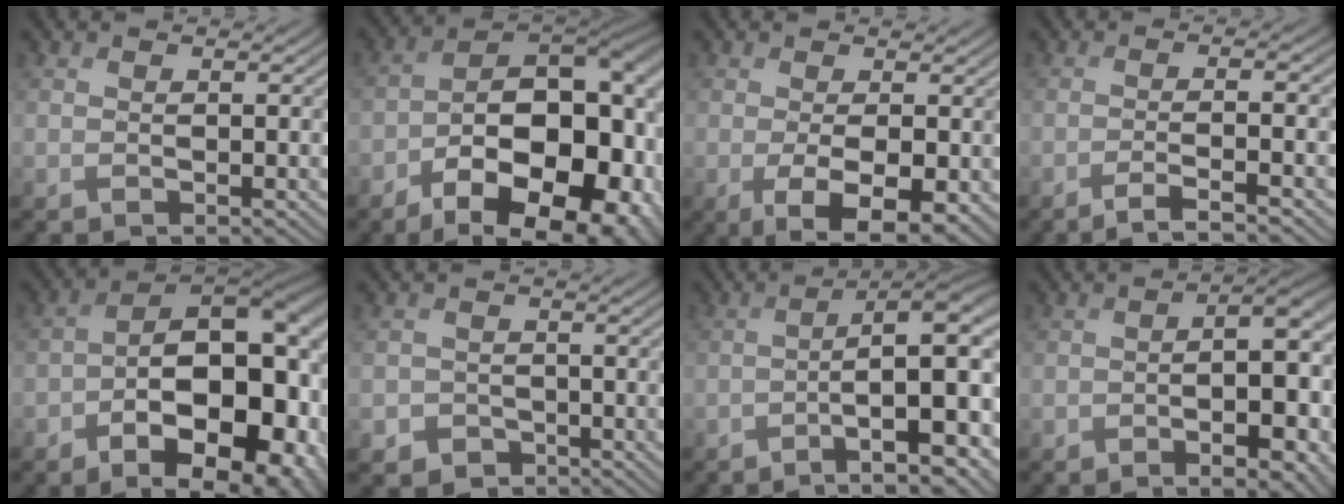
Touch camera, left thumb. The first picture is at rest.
{"total": 20.2, "force": [-7.5, 11.2, 15.0], "torque": [-0.186, -0.019, -0.097]}
{"total": 6.0, "force": [-1.4, 2.5, 5.2], "torque": [-0.097, -0.013, -0.016]}
{"total": 4.5, "force": [-2.3, 0.7, 3.8], "torque": [-0.048, 0.008, -0.057]}
{"total": 19.2, "force": [-5.5, 10.5, 15.0], "torque": [-0.180, -0.019, -0.069]}
{"total": 3.0, "force": [-1.6, 2.5, 0.5], "torque": [-0.010, -0.009, -0.030]}
{"total": 13.2, "force": [-4.0, 3.8, 12.0], "torque": [-0.149, 0.005, -0.057]}
{"total": 9.8, "force": [-3.0, 3.7, 8.5], "torque": [-0.123, -0.011, -0.036]}